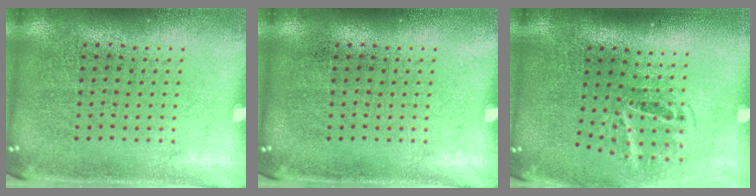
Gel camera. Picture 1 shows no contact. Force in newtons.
{"total": 0.0}
{"total": 1.8, "press": 1.2, "slide": 1.3}